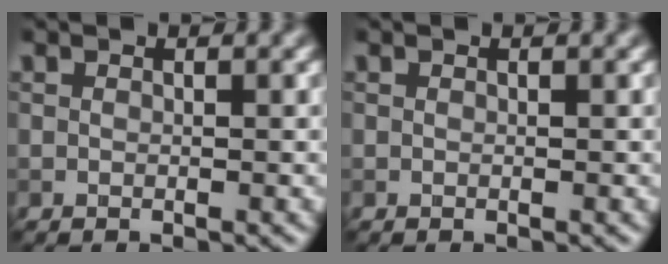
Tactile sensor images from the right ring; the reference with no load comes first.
{"total": 0.0}